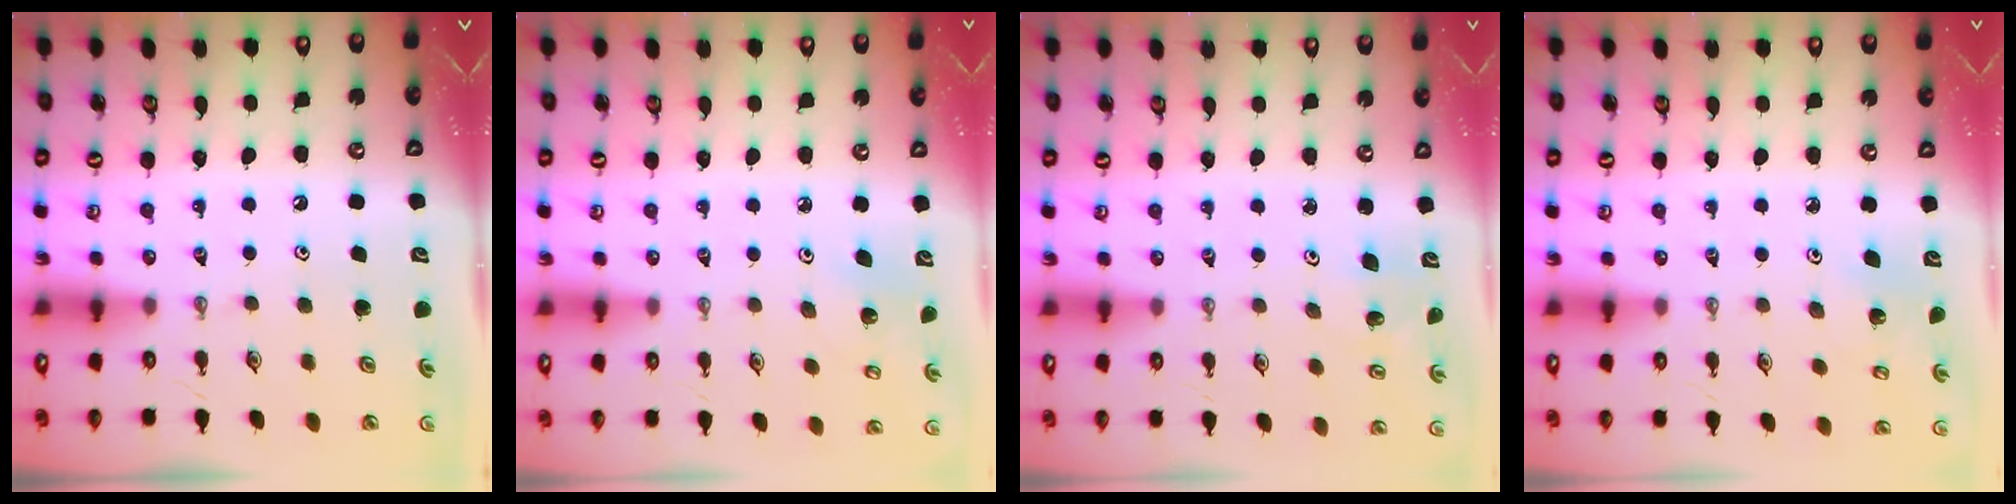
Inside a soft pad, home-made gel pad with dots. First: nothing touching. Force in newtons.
{"total": 4.2, "press": 4.2, "slide": 0.2}
{"total": 1.9, "press": 1.9, "slide": 0.2}
{"total": 3.0, "press": 3.0, "slide": 0.1}